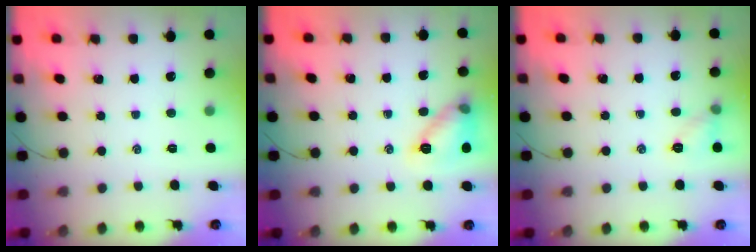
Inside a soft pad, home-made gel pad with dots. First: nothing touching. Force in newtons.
{"total": 11.6, "press": 11.6, "slide": 0.3}
{"total": 5.9, "press": 5.8, "slide": 1.0}